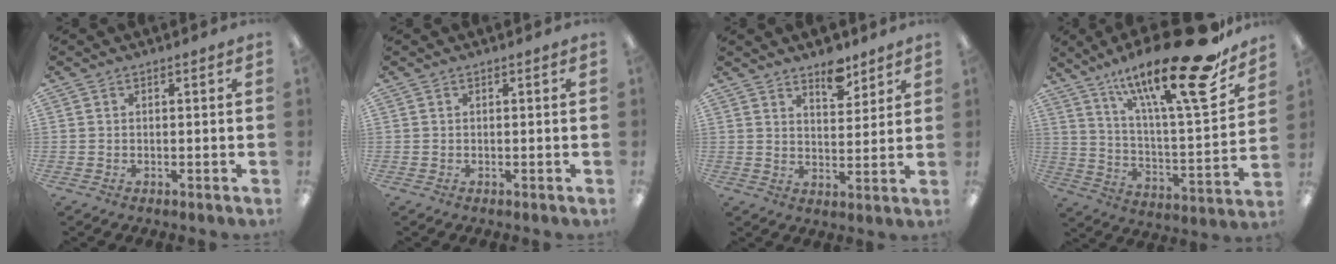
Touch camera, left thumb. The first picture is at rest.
{"total": 0.0}
{"total": 6.8, "force": [5.5, 3.0, 2.5], "torque": [-0.009, -0.043, 0.092]}
{"total": 25.4, "force": [17.7, 5.3, 17.4], "torque": [-0.272, -0.109, 0.282]}